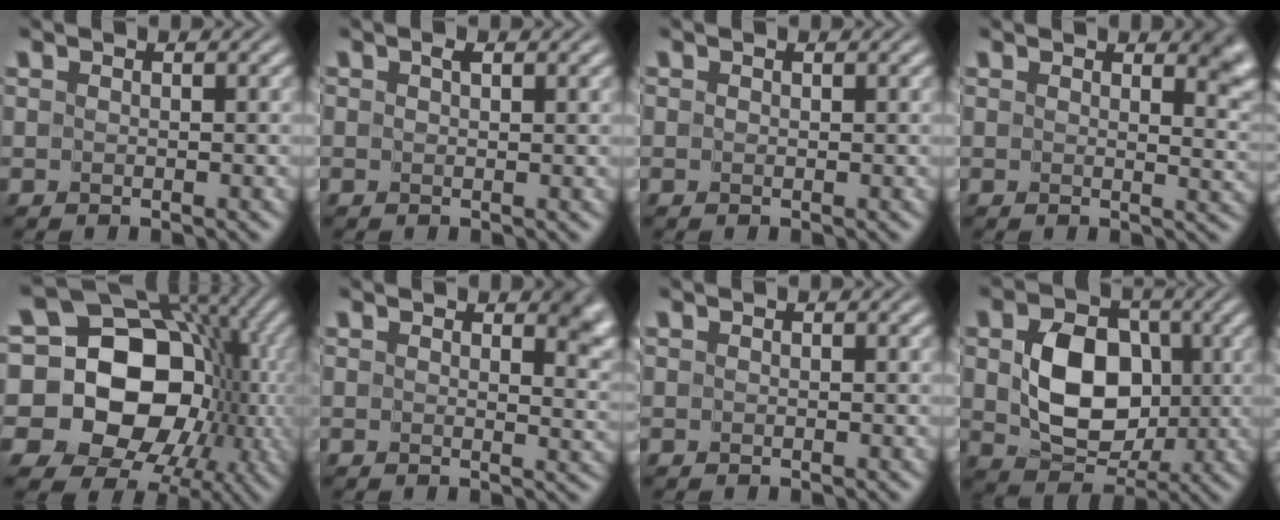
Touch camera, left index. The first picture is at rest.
{"total": 0.9, "force": [0.6, 0.2, 0.7], "torque": [-0.007, 0.000, 0.008]}
{"total": 0.0}
{"total": 4.4, "force": [2.4, 1.7, 3.3], "torque": [-0.029, -0.006, 0.033]}
{"total": 17.9, "force": [-0.8, 14.9, 9.9], "torque": [-0.135, 0.011, -0.037]}
{"total": 4.7, "force": [2.4, 2.0, 3.5], "torque": [-0.031, -0.006, 0.032]}
{"total": 0.0}
{"total": 6.8, "force": [0.2, 5.2, 4.5], "torque": [-0.084, -0.007, 0.013]}